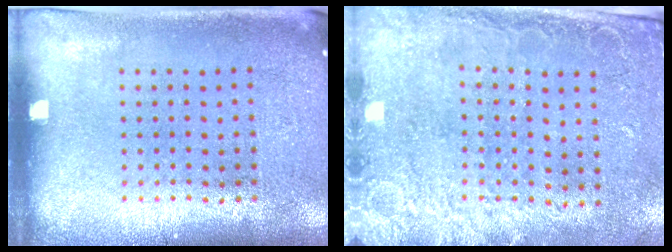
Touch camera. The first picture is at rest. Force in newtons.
{"total": 2.6, "press": 2.1, "slide": 1.5}